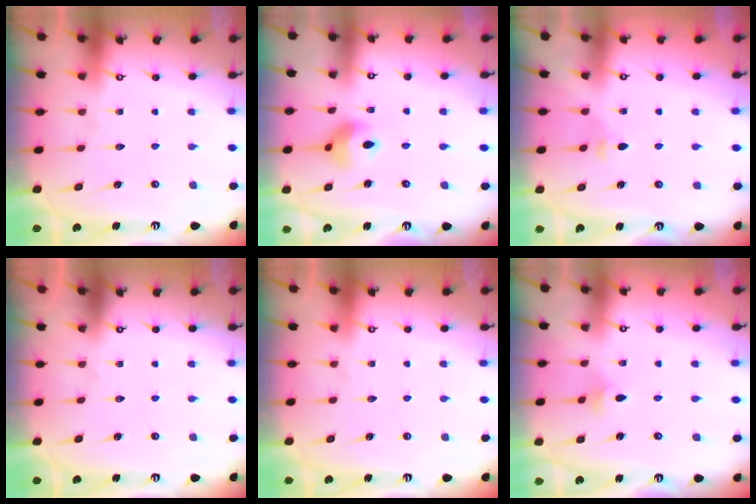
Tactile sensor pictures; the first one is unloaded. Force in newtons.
{"total": 8.9, "press": 8.9, "slide": 1.1}
{"total": 2.8, "press": 2.7, "slide": 0.8}
{"total": 0.0}
{"total": 0.0}
{"total": 2.7, "press": 2.6, "slide": 0.5}